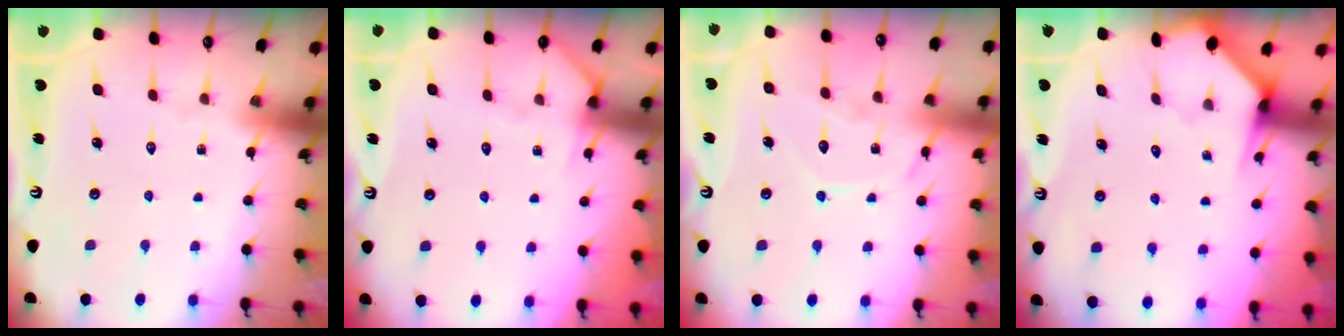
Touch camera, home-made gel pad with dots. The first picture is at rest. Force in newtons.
{"total": 4.8, "press": 4.7, "slide": 0.6}
{"total": 10.9, "press": 10.8, "slide": 0.8}
{"total": 3.5, "press": 3.4, "slide": 0.3}